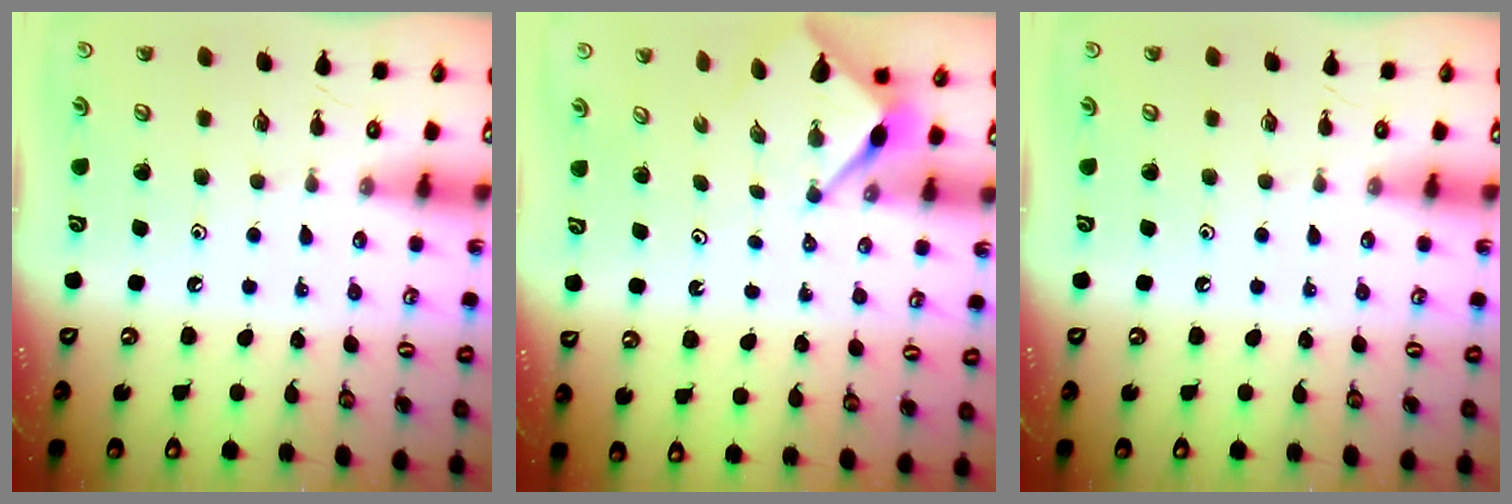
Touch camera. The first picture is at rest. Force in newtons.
{"total": 3.0, "press": 3.0, "slide": 0.3}
{"total": 0.0}